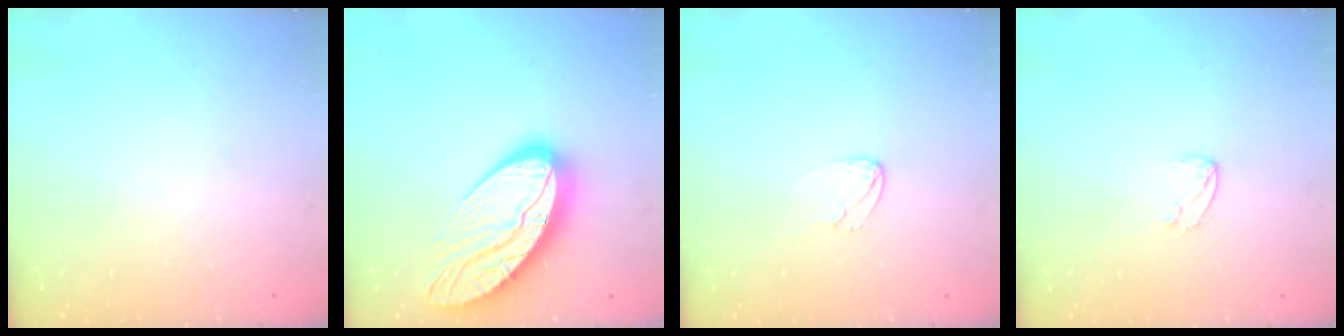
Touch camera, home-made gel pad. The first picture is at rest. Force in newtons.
{"total": 16.7, "press": 16.6, "slide": 1.7}
{"total": 3.9, "press": 3.9, "slide": 0.2}
{"total": 2.5, "press": 2.5, "slide": 0.2}